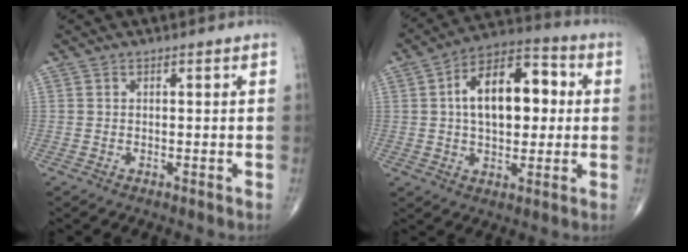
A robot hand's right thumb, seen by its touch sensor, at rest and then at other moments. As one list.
[{"total": 16.0, "force": [2.1, 9.0, 13.0], "torque": [-0.185, 0.026, 0.027]}]